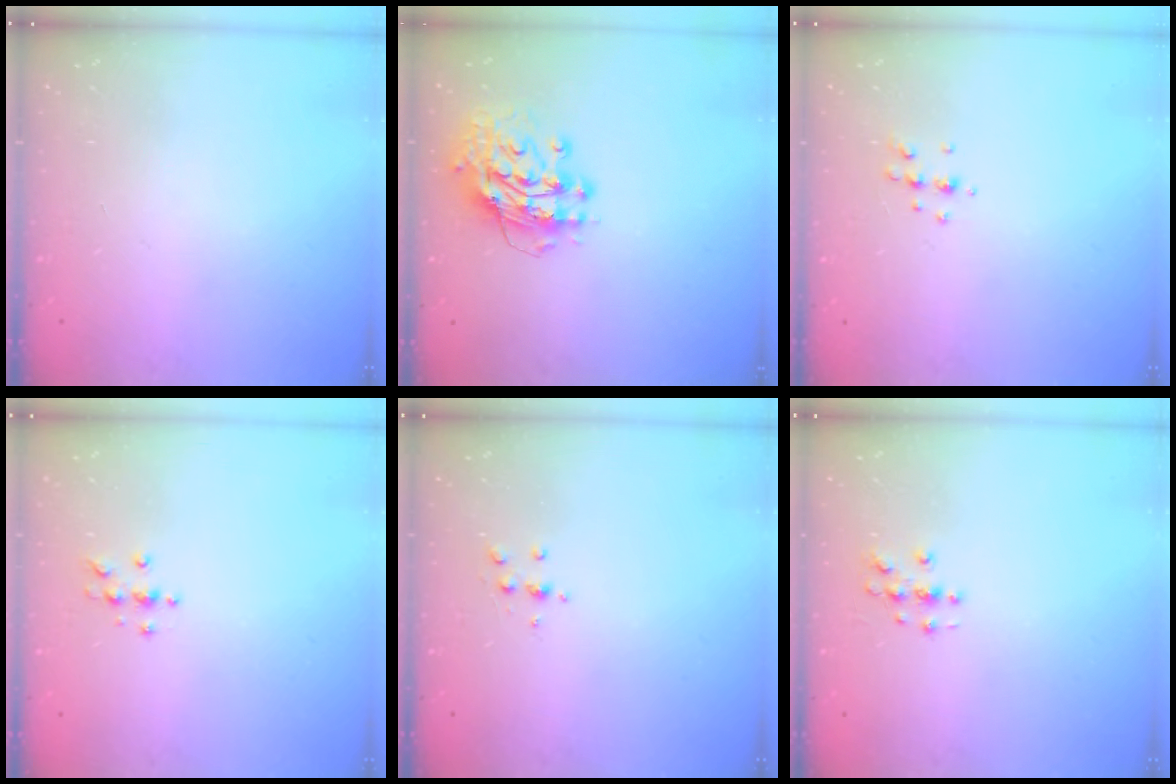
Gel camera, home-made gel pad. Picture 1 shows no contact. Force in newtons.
{"total": 12.9, "press": 12.8, "slide": 1.2}
{"total": 4.9, "press": 4.8, "slide": 1.1}
{"total": 4.0, "press": 4.0, "slide": 0.5}
{"total": 4.9, "press": 4.8, "slide": 1.1}
{"total": 2.8, "press": 2.8, "slide": 0.3}